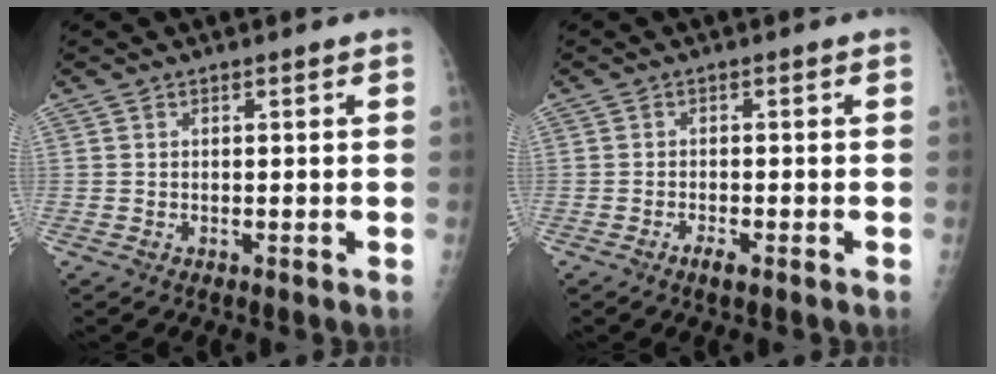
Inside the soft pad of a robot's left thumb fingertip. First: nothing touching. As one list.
[{"total": 1.9, "force": [-1.3, 0.5, 1.4], "torque": [-0.033, 0.003, -0.025]}]